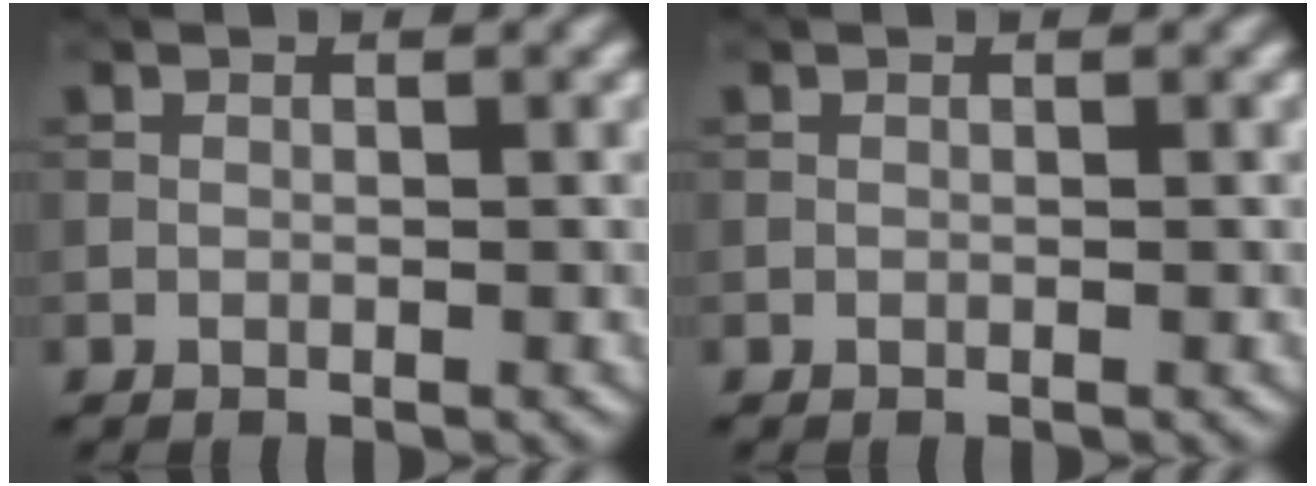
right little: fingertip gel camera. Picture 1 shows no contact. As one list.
[{"total": 0.0}]